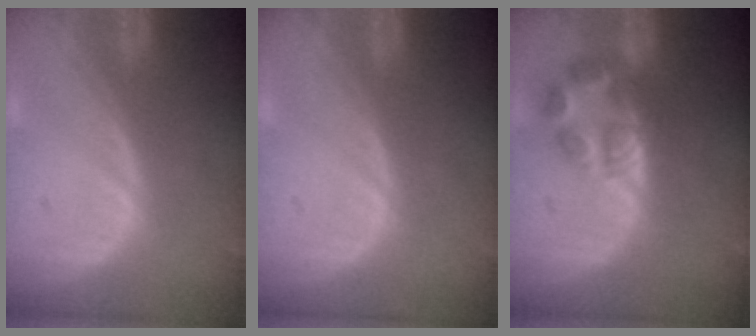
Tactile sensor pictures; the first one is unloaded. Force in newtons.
{"total": 0.0}
{"total": 5.6, "press": 5.5, "slide": 1.0}